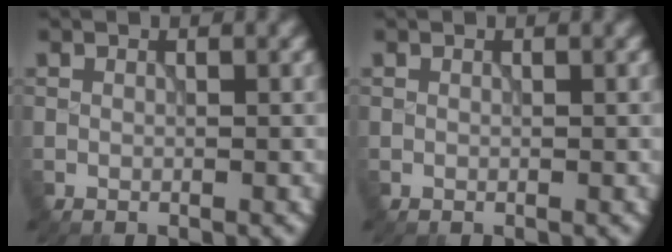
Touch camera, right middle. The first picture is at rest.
{"total": 0.0}